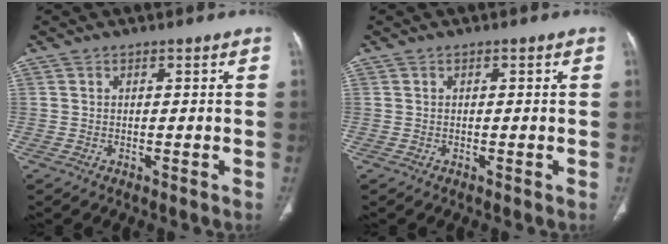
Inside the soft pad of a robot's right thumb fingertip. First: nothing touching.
{"total": 0.0}